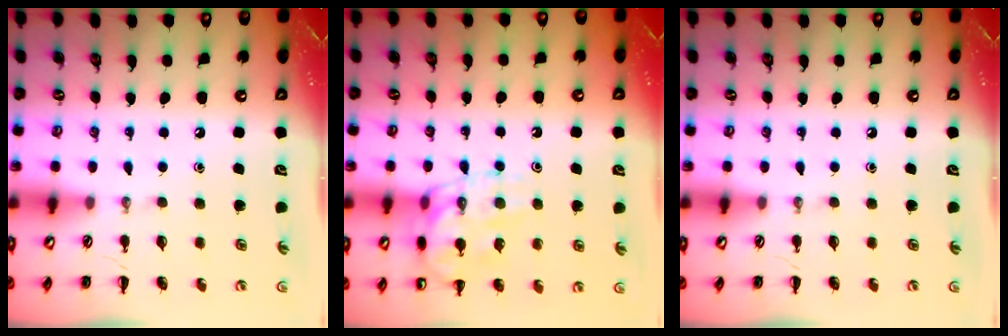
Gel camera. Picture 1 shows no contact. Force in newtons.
{"total": 14.0, "press": 13.9, "slide": 1.6}
{"total": 0.0}